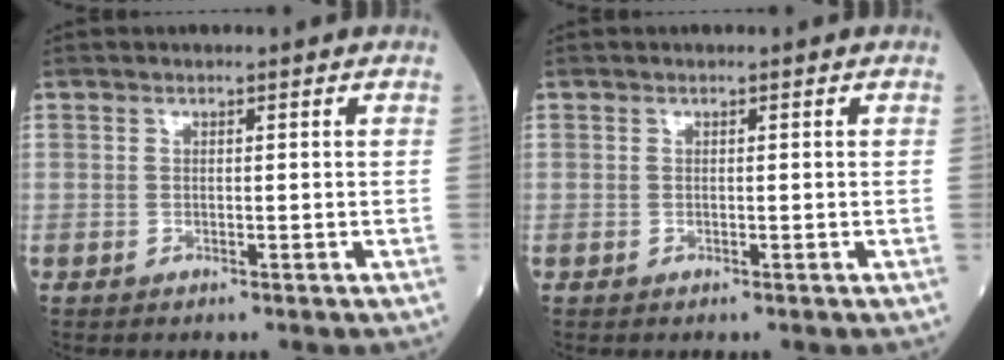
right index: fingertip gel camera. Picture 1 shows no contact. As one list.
[{"total": 0.0}]